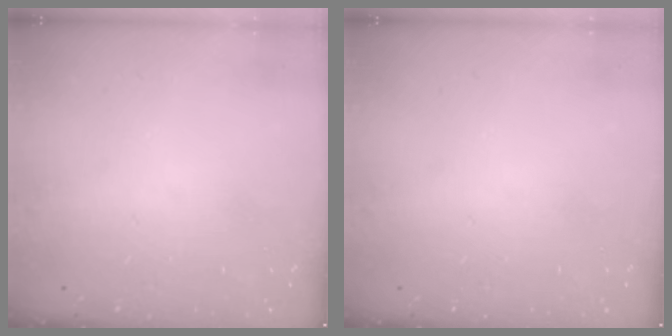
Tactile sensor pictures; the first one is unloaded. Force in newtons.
{"total": 0.0}